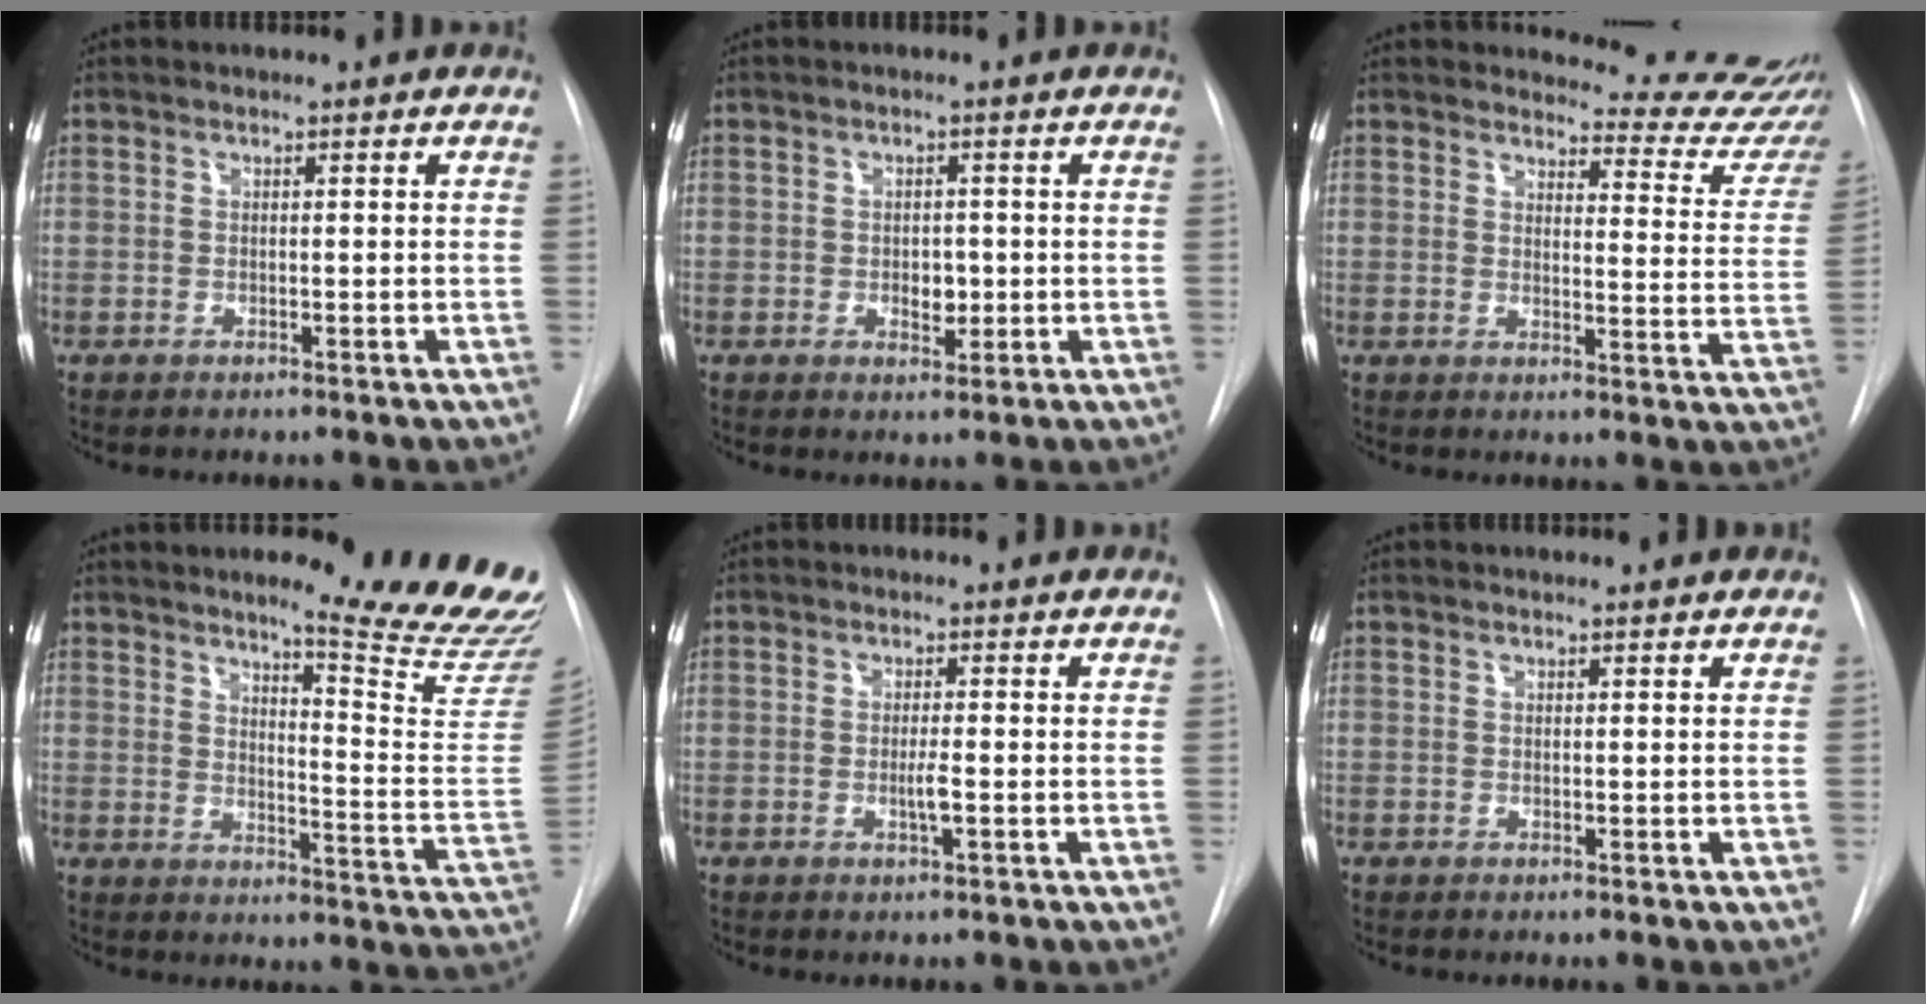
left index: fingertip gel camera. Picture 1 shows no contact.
{"total": 2.6, "force": [-0.3, 1.7, 1.9], "torque": [-0.026, 0.000, 0.000]}
{"total": 14.0, "force": [13.9, 1.5, 1.1], "torque": [0.013, -0.105, 0.128]}
{"total": 17.6, "force": [15.8, -0.9, 7.8], "torque": [-0.103, -0.130, 0.180]}
{"total": 1.7, "force": [-0.4, -0.1, 1.7], "torque": [-0.033, -0.003, -0.007]}
{"total": 1.7, "force": [1.7, 0.3, 0.2], "torque": [-0.012, 0.011, 0.017]}